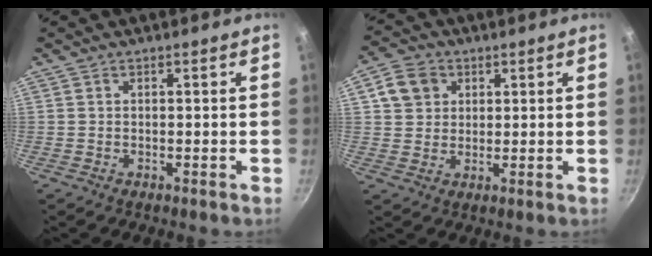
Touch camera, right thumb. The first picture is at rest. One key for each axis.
{"total": 6.7, "fx": 2.4, "fy": 5.7, "fz": 2.5, "tx": -0.020, "ty": 0.006, "tz": 0.036}